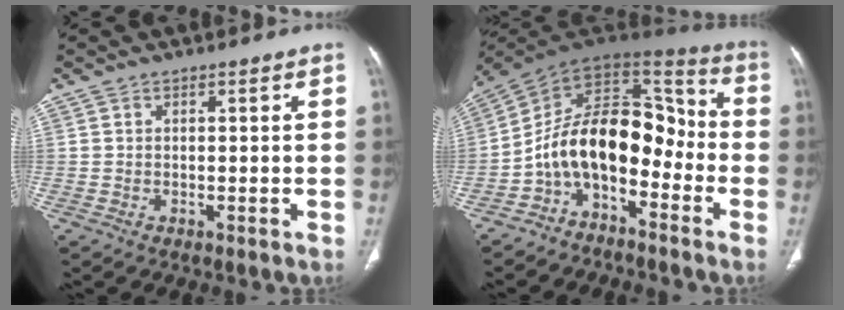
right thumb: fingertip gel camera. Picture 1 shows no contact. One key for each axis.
{"total": 16.3, "fx": -5.4, "fy": 9.7, "fz": 12.0, "tx": -0.167, "ty": 0.107, "tz": -0.104}